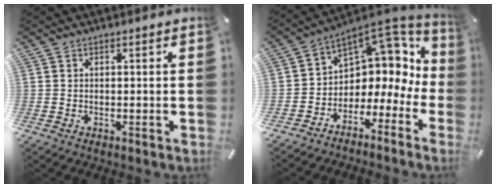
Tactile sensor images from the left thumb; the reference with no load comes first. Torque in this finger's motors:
{"motor_torque": [0.37, 0.51, 0.66, 0.66, 0.05]}